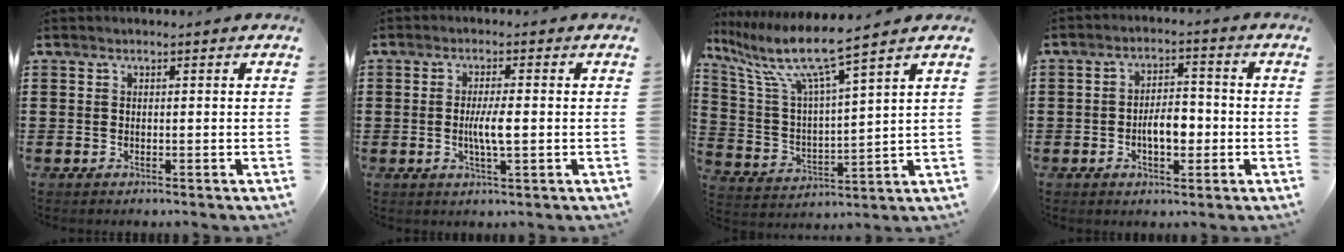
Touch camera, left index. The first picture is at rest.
{"total": 4.3, "force": [-0.3, 0.7, 4.3], "torque": [-0.083, -0.004, -0.008]}
{"total": 8.8, "force": [7.0, 0.1, 5.3], "torque": [-0.135, -0.046, 0.111]}
{"total": 5.2, "force": [-1.2, 2.6, 4.4], "torque": [-0.070, 0.006, -0.024]}